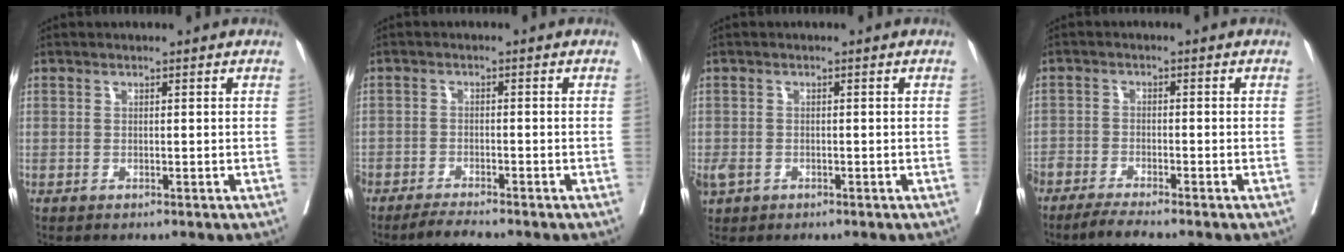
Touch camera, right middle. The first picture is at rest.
{"total": 4.0, "force": [-3.6, 0.0, 1.7], "torque": [-0.025, -0.011, -0.061]}
{"total": 2.9, "force": [-1.4, 2.1, 1.4], "torque": [-0.035, -0.003, -0.022]}
{"total": 5.2, "force": [-4.6, -0.2, 2.5], "torque": [-0.036, -0.014, -0.083]}